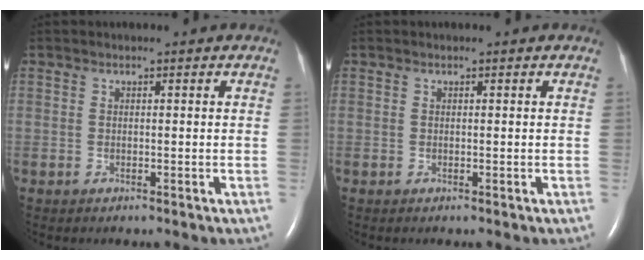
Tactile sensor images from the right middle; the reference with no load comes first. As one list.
[{"total": 0.0}]